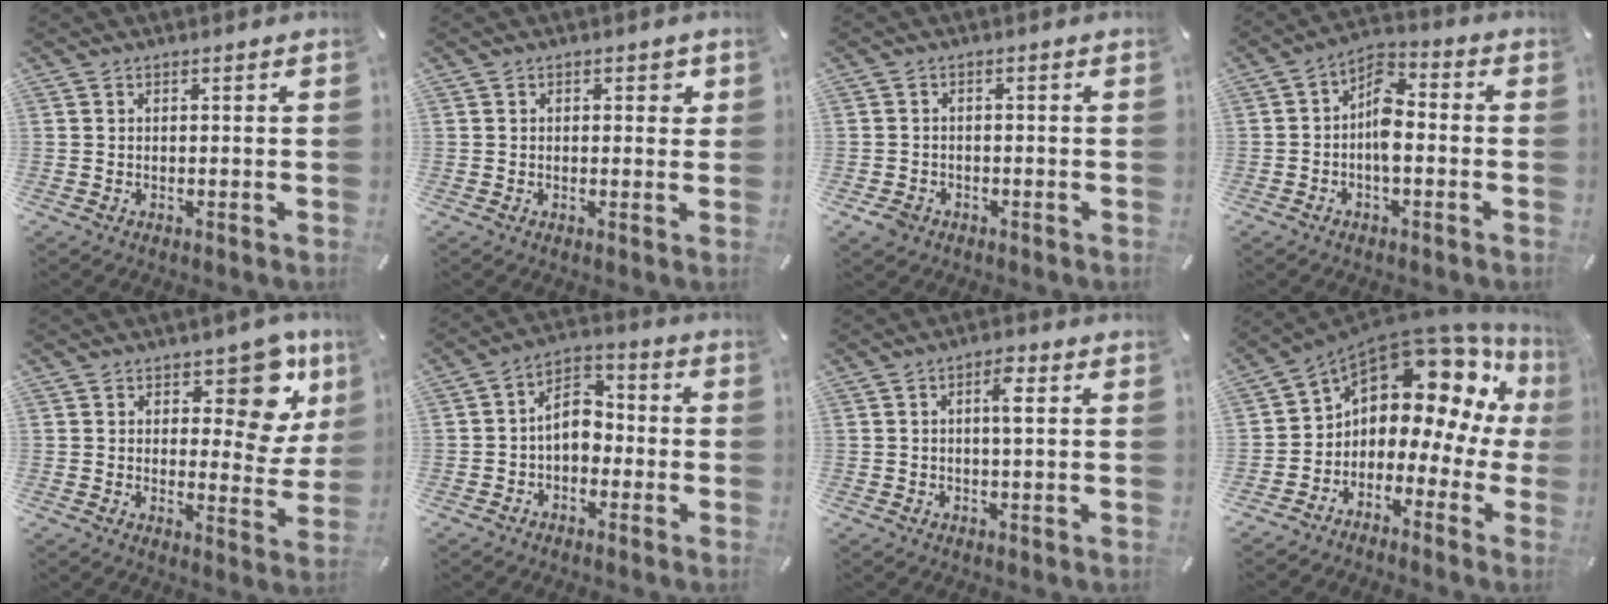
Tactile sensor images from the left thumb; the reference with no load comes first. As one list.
[{"total": 1.7, "force": [0.4, 1.1, 1.2], "torque": [-0.008, 0.001, 0.002]}, {"total": 2.9, "force": [-1.8, 2.1, 0.9], "torque": [-0.021, 0.007, -0.037]}, {"total": 7.7, "force": [-2.0, 4.1, 6.2], "torque": [-0.107, 0.017, -0.036]}, {"total": 13.1, "force": [7.0, 6.4, 9.0], "torque": [-0.099, -0.049, 0.116]}, {"total": 7.9, "force": [-1.5, 5.6, 5.4], "torque": [-0.103, 0.013, -0.031]}, {"total": 4.3, "force": [0.8, 1.2, 4.0], "torque": [-0.066, 0.002, 0.006]}, {"total": 13.3, "force": [7.2, 8.1, 7.7], "torque": [-0.129, -0.074, 0.113]}]